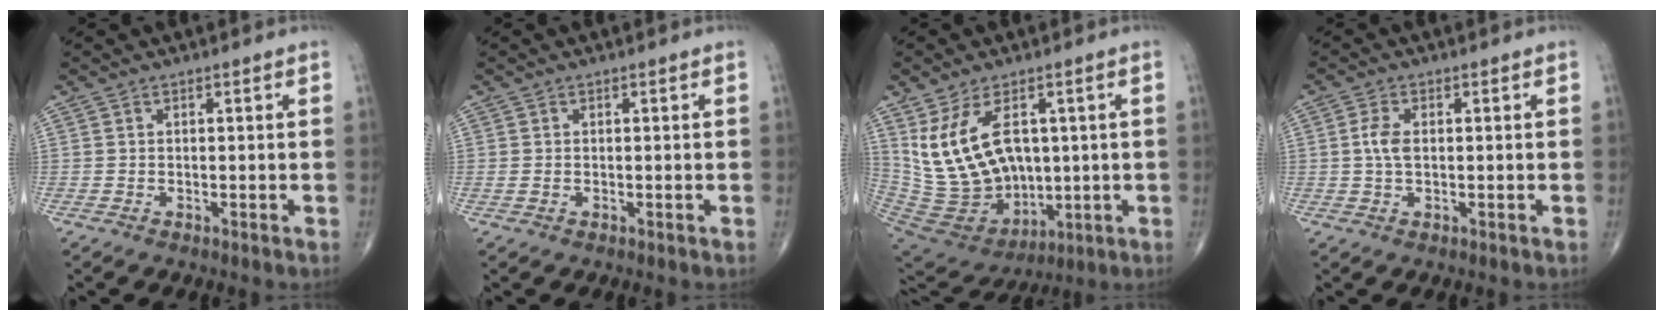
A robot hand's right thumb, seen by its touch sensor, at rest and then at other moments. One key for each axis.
{"total": 0.6, "fx": -0.1, "fy": 0.4, "fz": 0.4, "tx": -0.015, "ty": 0.001, "tz": 0.000}
{"total": 16.4, "fx": 4.1, "fy": 10.7, "fz": 11.7, "tx": -0.197, "ty": -0.017, "tz": 0.112}
{"total": 3.4, "fx": 0.3, "fy": 1.8, "fz": 2.9, "tx": -0.064, "ty": 0.003, "tz": 0.004}